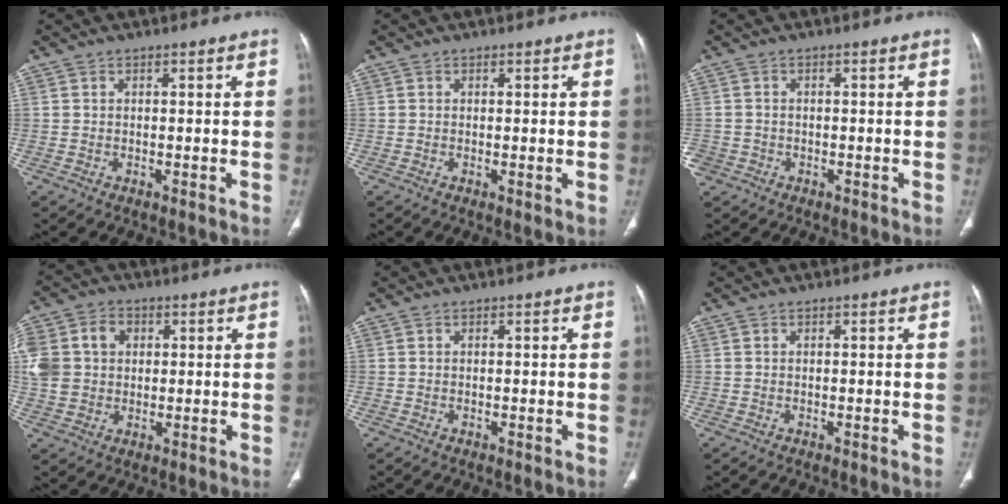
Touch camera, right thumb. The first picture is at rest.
{"total": 0.6, "force": [0.1, 0.1, 0.6], "torque": [-0.017, -0.005, 0.000]}
{"total": 3.0, "force": [-1.4, 2.6, 0.6], "torque": [-0.011, 0.011, -0.026]}
{"total": 13.1, "force": [2.6, 10.6, 7.2], "torque": [-0.158, 0.020, 0.052]}
{"total": 0.0}
{"total": 0.0}